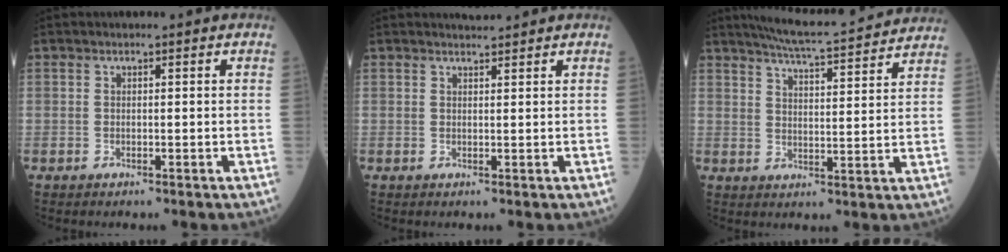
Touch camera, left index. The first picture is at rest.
{"total": 1.3, "force": [1.3, -0.2, 0.0], "torque": [-0.005, 0.001, 0.026]}
{"total": 16.0, "force": [14.9, 0.7, 5.8], "torque": [-0.099, 0.008, 0.198]}